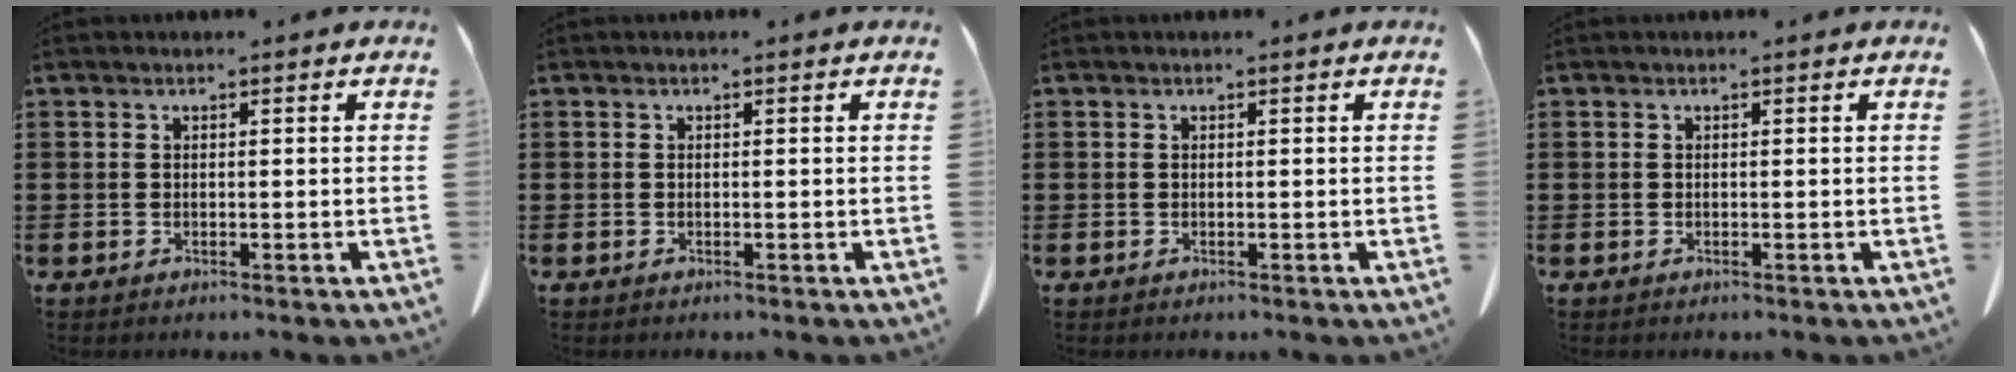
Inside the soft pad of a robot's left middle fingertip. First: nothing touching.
{"total": 0.0}
{"total": 0.0}
{"total": 0.0}